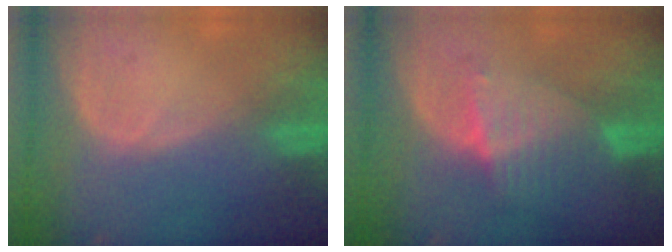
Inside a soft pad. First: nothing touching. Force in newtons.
{"total": 6.6, "press": 5.9, "slide": 2.9}